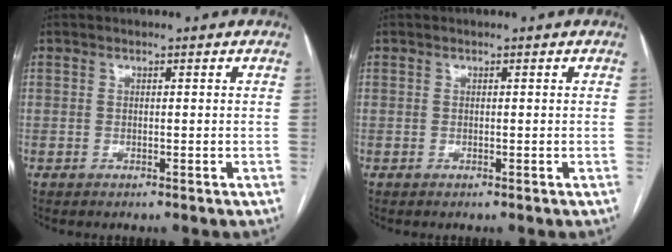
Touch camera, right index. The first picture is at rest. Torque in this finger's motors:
{"motor_torque": [0.03, 0.04, 0.00, 0.01]}